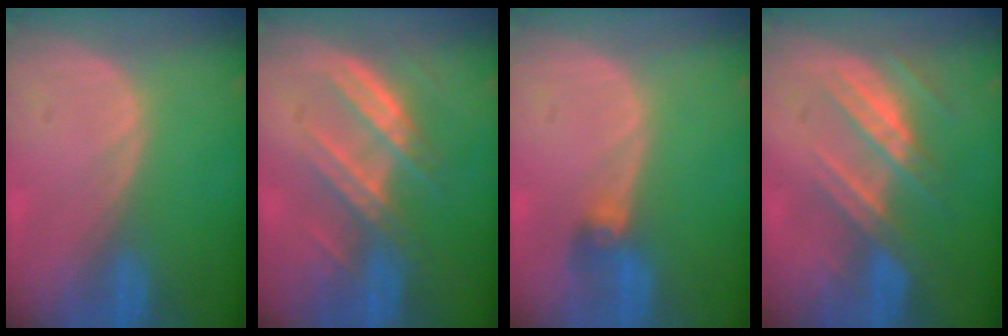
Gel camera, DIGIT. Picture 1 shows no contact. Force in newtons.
{"total": 6.8, "press": 6.8, "slide": 0.9}
{"total": 2.6, "press": 2.6, "slide": 0.6}
{"total": 7.3, "press": 6.8, "slide": 2.7}